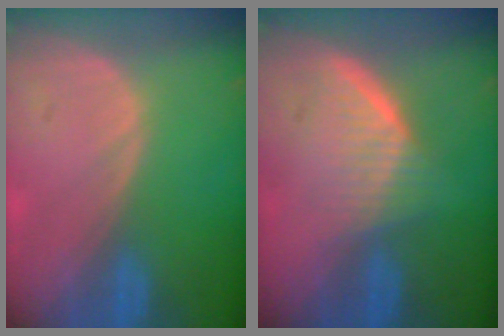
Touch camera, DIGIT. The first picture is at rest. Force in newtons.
{"total": 6.0, "press": 5.7, "slide": 2.1}